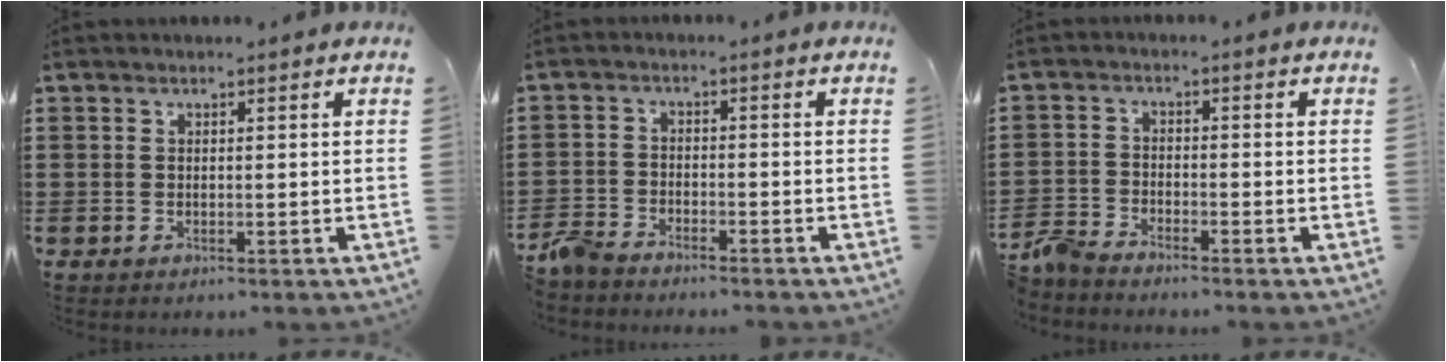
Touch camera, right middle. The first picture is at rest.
{"total": 3.9, "force": [-3.8, 0.7, 0.5], "torque": [-0.032, -0.002, -0.085]}
{"total": 3.4, "force": [-3.3, 0.3, 0.7], "torque": [-0.043, -0.005, -0.078]}